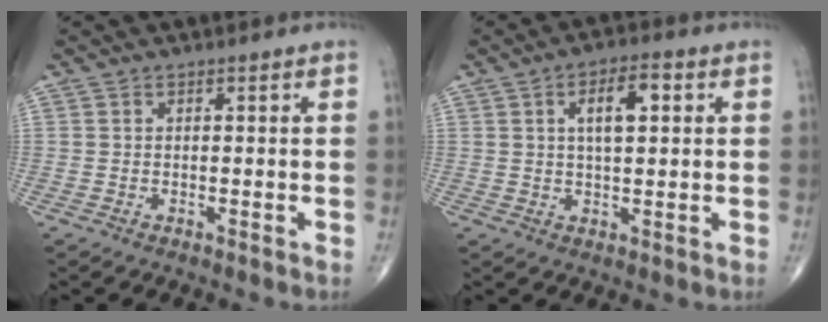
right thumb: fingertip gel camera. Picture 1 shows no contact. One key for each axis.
{"total": 7.3, "fx": 2.0, "fy": 3.0, "fz": 6.3, "tx": -0.094, "ty": 0.005, "tz": 0.030}